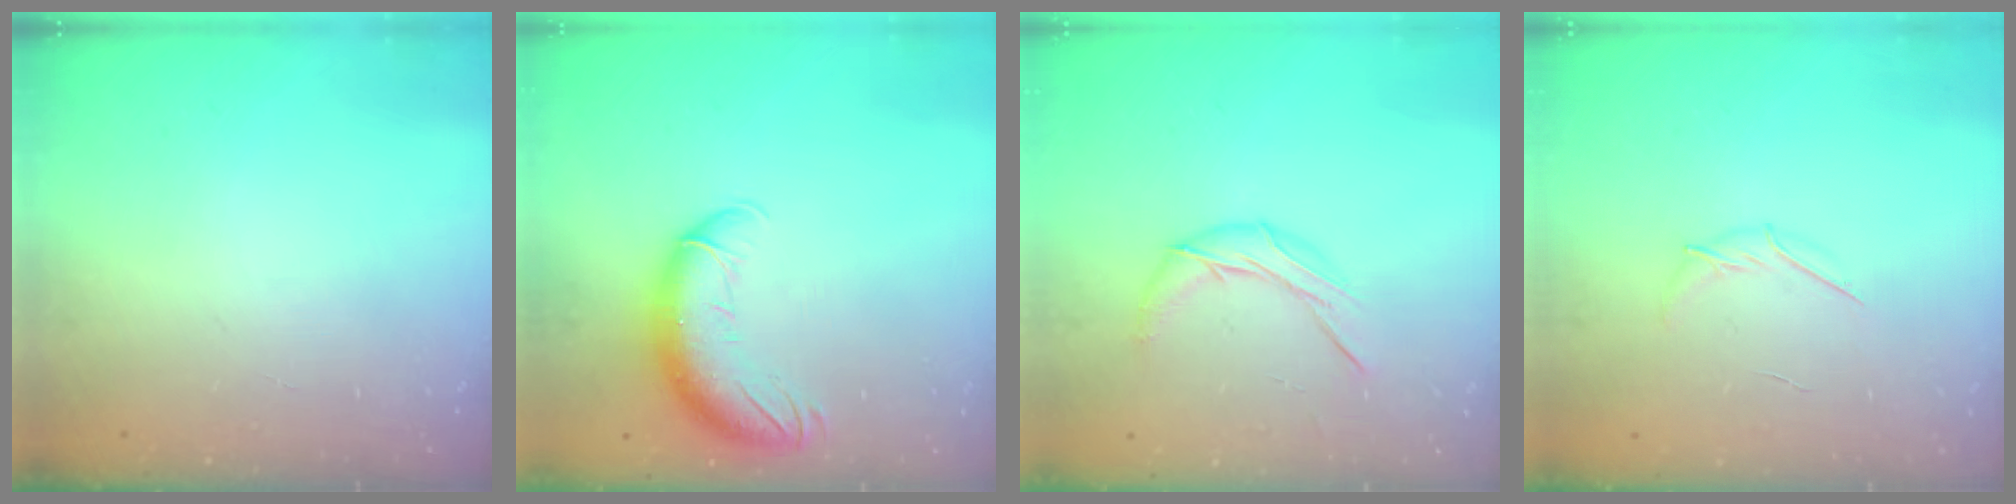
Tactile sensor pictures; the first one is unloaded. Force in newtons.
{"total": 13.4, "press": 13.0, "slide": 3.2}
{"total": 8.4, "press": 8.4, "slide": 0.3}
{"total": 4.1, "press": 4.0, "slide": 1.0}